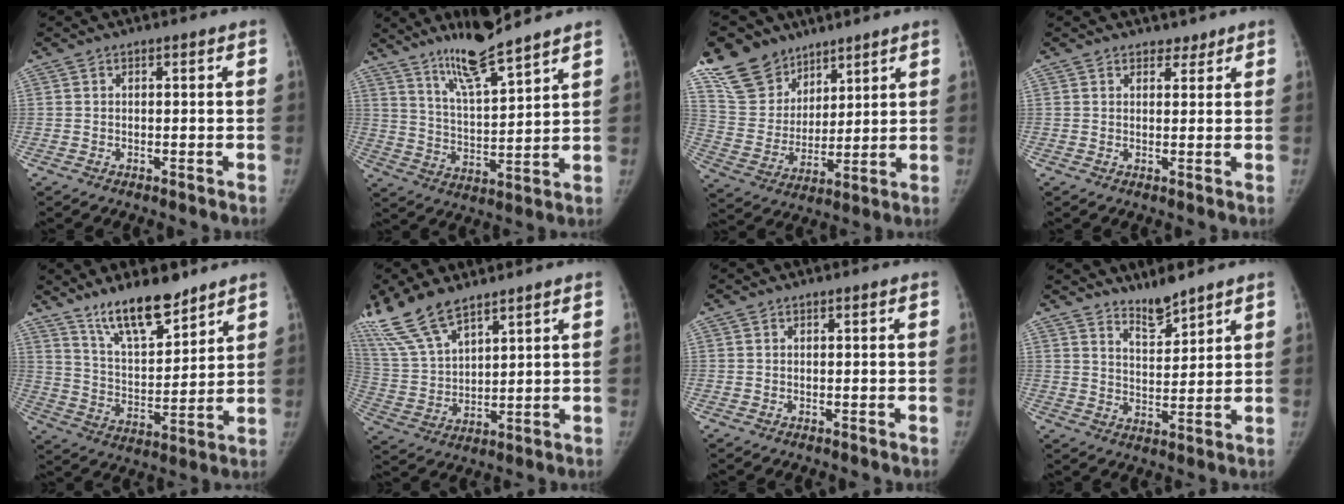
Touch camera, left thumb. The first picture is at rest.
{"total": 11.9, "force": [9.4, 1.2, 7.2], "torque": [-0.121, -0.064, 0.174]}
{"total": 14.6, "force": [10.7, 9.3, 3.5], "torque": [-0.038, -0.045, 0.217]}
{"total": 2.0, "force": [1.6, 1.1, 0.2], "torque": [0.012, -0.010, 0.019]}
{"total": 13.6, "force": [10.4, 4.1, 7.6], "torque": [-0.105, -0.072, 0.192]}
{"total": 13.8, "force": [10.5, 5.0, 7.4], "torque": [-0.146, -0.033, 0.222]}
{"total": 0.0}
{"total": 5.5, "force": [4.9, 1.0, 2.2], "torque": [-0.029, -0.045, 0.093]}